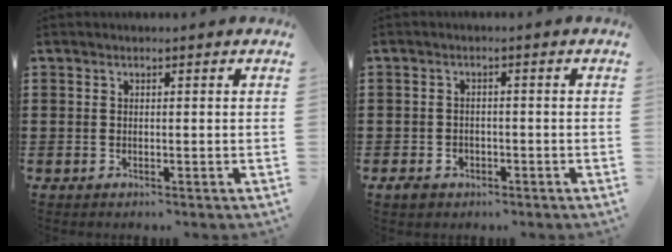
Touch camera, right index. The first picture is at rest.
{"total": 1.9, "force": [-1.3, 1.3, 0.5], "torque": [-0.013, 0.003, -0.029]}